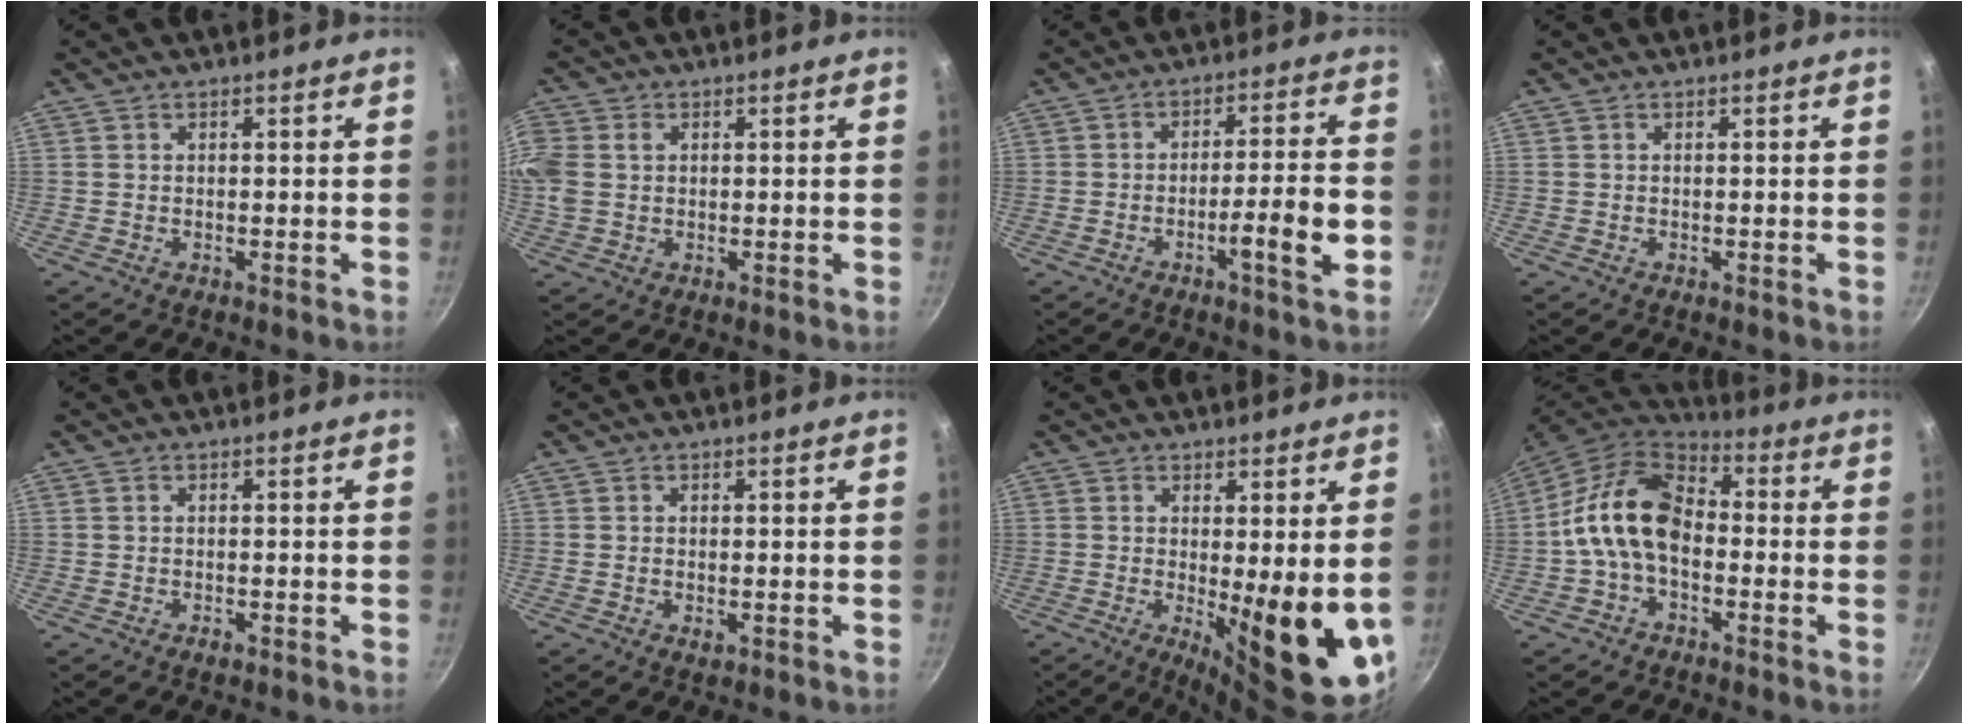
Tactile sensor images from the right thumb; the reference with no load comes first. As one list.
[{"total": 7.8, "force": [1.2, 6.0, 4.8], "torque": [-0.112, 0.012, 0.019]}, {"total": 8.5, "force": [-3.0, 1.0, 7.9], "torque": [-0.118, 0.026, -0.045]}, {"total": 0.0}, {"total": 1.1, "force": [-0.6, 0.6, 0.7], "torque": [-0.010, 0.002, -0.011]}, {"total": 1.4, "force": [-0.2, 0.9, 1.1], "torque": [-0.018, -0.002, -0.004]}, {"total": 12.9, "force": [-0.7, 3.2, 12.4], "torque": [-0.147, -0.029, -0.002]}, {"total": 13.2, "force": [-1.4, 8.8, 9.8], "torque": [-0.152, 0.037, -0.046]}]